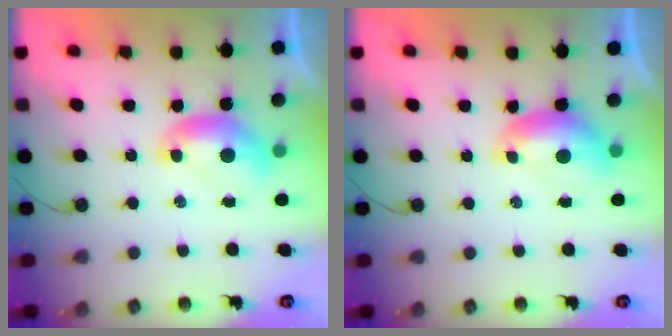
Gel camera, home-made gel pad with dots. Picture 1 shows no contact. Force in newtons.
{"total": 0.6, "press": 0.3, "slide": 0.5}